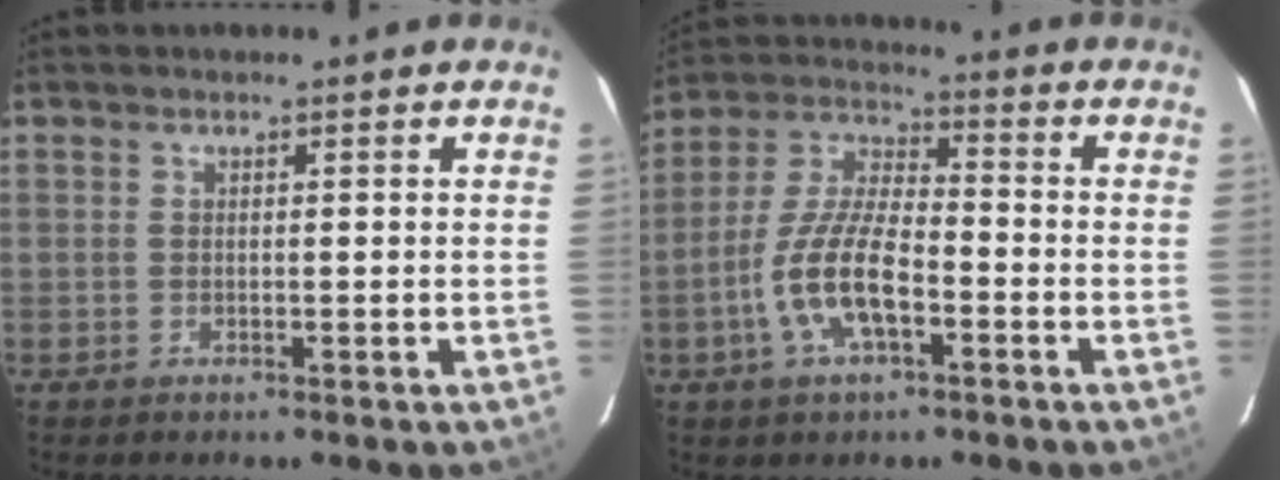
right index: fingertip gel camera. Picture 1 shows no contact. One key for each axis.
{"total": 12.4, "fx": -4.6, "fy": 4.6, "fz": 10.6, "tx": -0.227, "ty": 0.001, "tz": -0.087}